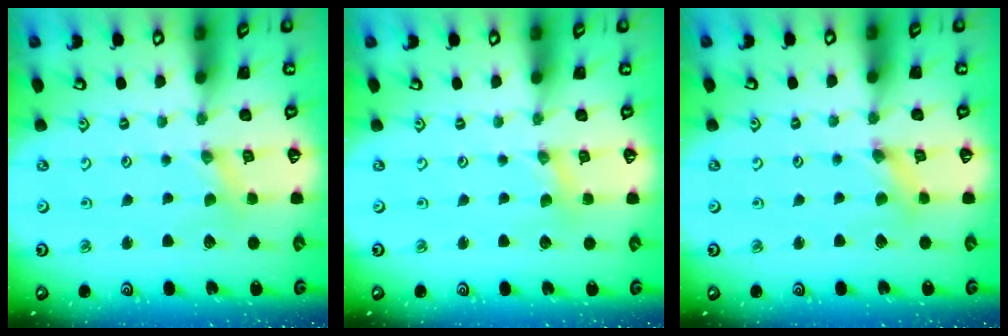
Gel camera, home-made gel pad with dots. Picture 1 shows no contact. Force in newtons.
{"total": 0.7, "press": 0.7, "slide": 0.1}
{"total": 1.9, "press": 1.9, "slide": 0.2}